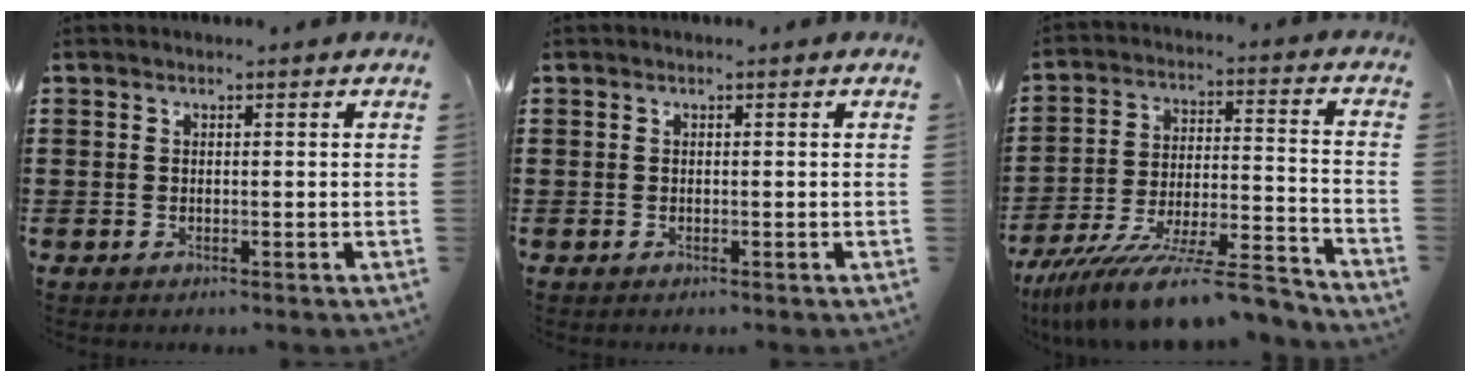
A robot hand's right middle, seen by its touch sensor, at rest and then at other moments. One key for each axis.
{"total": 0.0}
{"total": 14.0, "fx": -11.8, "fy": 0.9, "fz": 7.4, "tx": -0.120, "ty": 0.025, "tz": -0.215}